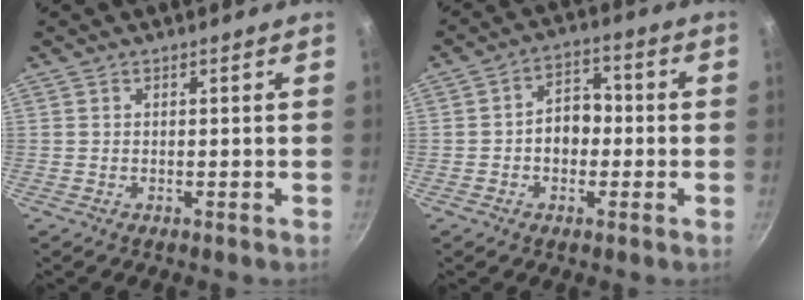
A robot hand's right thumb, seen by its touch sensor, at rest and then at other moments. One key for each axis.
{"total": 7.2, "fx": -0.8, "fy": 5.4, "fz": 4.7, "tx": -0.027, "ty": 0.024, "tz": -0.020}